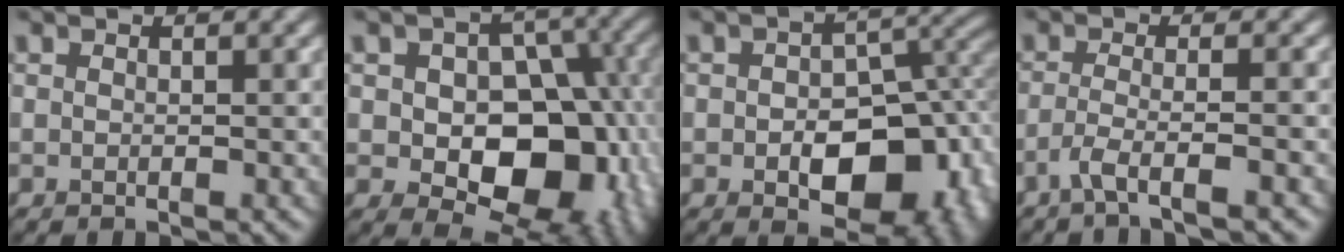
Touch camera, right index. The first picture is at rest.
{"total": 11.5, "force": [-1.6, 7.8, 8.3], "torque": [-0.101, -0.009, -0.023]}
{"total": 11.8, "force": [-3.1, 7.4, 8.6], "torque": [-0.099, -0.018, -0.034]}
{"total": 3.2, "force": [-2.0, 0.5, 2.4], "torque": [-0.042, -0.004, -0.053]}